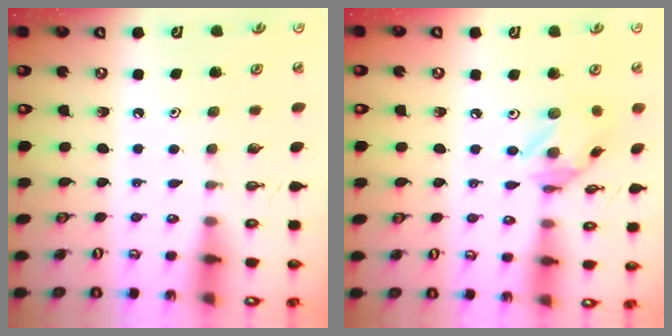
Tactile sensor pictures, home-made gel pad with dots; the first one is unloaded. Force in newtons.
{"total": 7.8, "press": 7.8, "slide": 0.5}